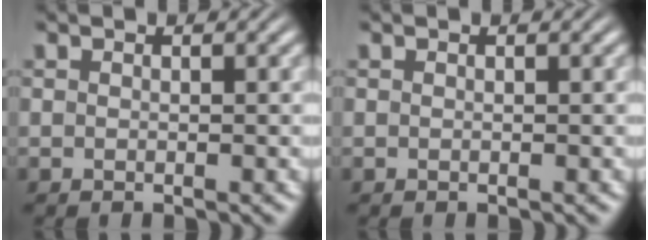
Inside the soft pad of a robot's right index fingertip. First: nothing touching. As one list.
[{"total": 0.0}]